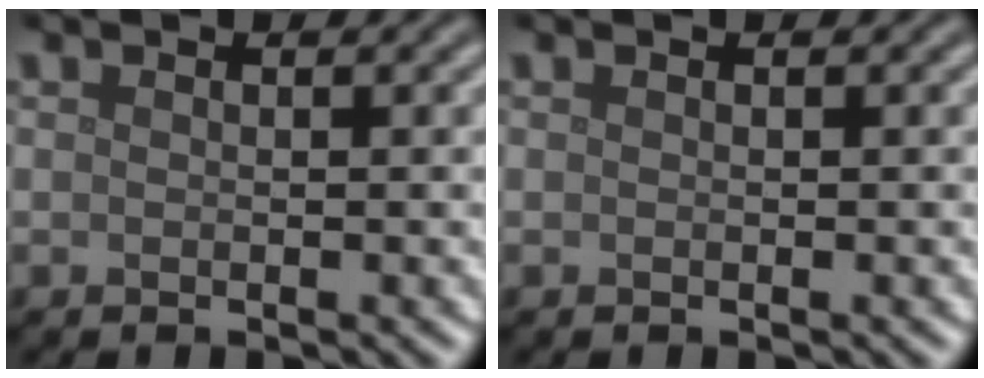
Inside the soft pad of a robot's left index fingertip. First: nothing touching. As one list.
[{"total": 0.0}]